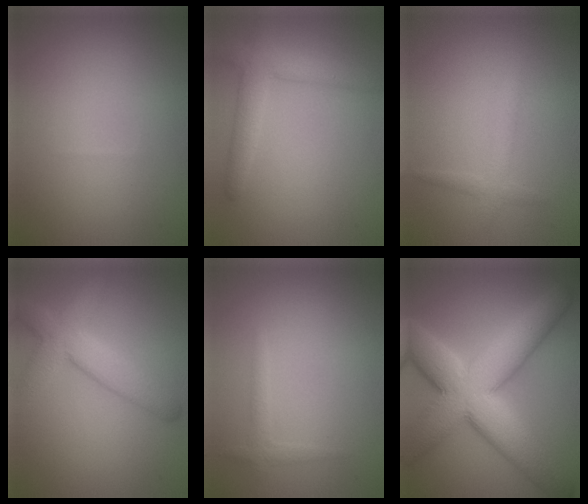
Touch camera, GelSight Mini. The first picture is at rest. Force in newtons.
{"total": 4.0, "press": 4.0, "slide": 0.3}
{"total": 1.5, "press": 1.5, "slide": 0.1}
{"total": 5.1, "press": 5.1, "slide": 0.2}
{"total": 1.2, "press": 1.2, "slide": 0.0}
{"total": 12.1, "press": 12.1, "slide": 0.8}